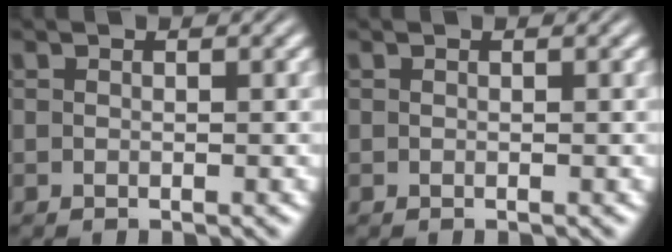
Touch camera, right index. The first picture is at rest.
{"total": 0.0}